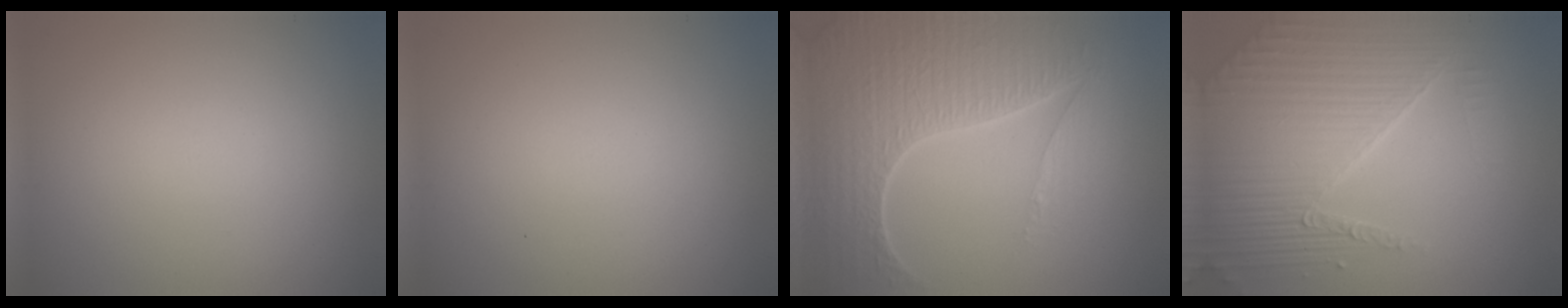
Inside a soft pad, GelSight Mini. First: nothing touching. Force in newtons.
{"total": 0.0}
{"total": 7.7, "press": 5.6, "slide": 5.3}
{"total": 6.2, "press": 5.1, "slide": 3.5}